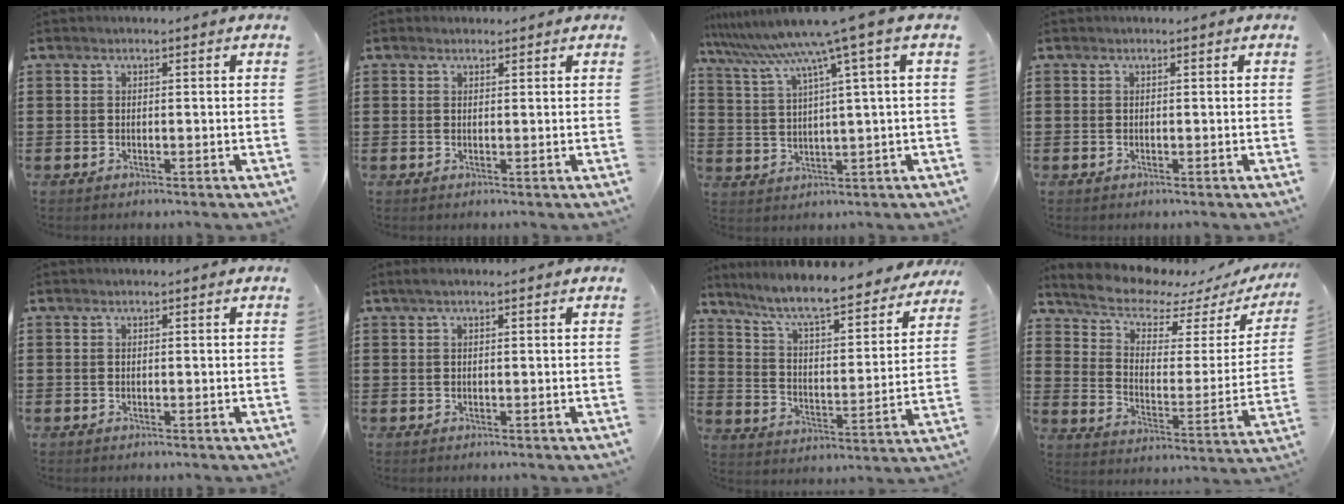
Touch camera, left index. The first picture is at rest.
{"total": 0.8, "force": [0.7, 0.4, 0.1], "torque": [-0.003, 0.003, 0.013]}
{"total": 9.0, "force": [5.8, -1.2, 6.7], "torque": [-0.157, -0.038, 0.090]}
{"total": 0.0}
{"total": 0.0}
{"total": 0.9, "force": [0.4, 0.2, 0.8], "torque": [-0.015, 0.001, 0.008]}
{"total": 8.6, "force": [7.5, 0.1, 4.1], "torque": [-0.110, -0.050, 0.123]}
{"total": 7.4, "force": [6.7, 2.0, 2.4], "torque": [-0.076, -0.049, 0.114]}